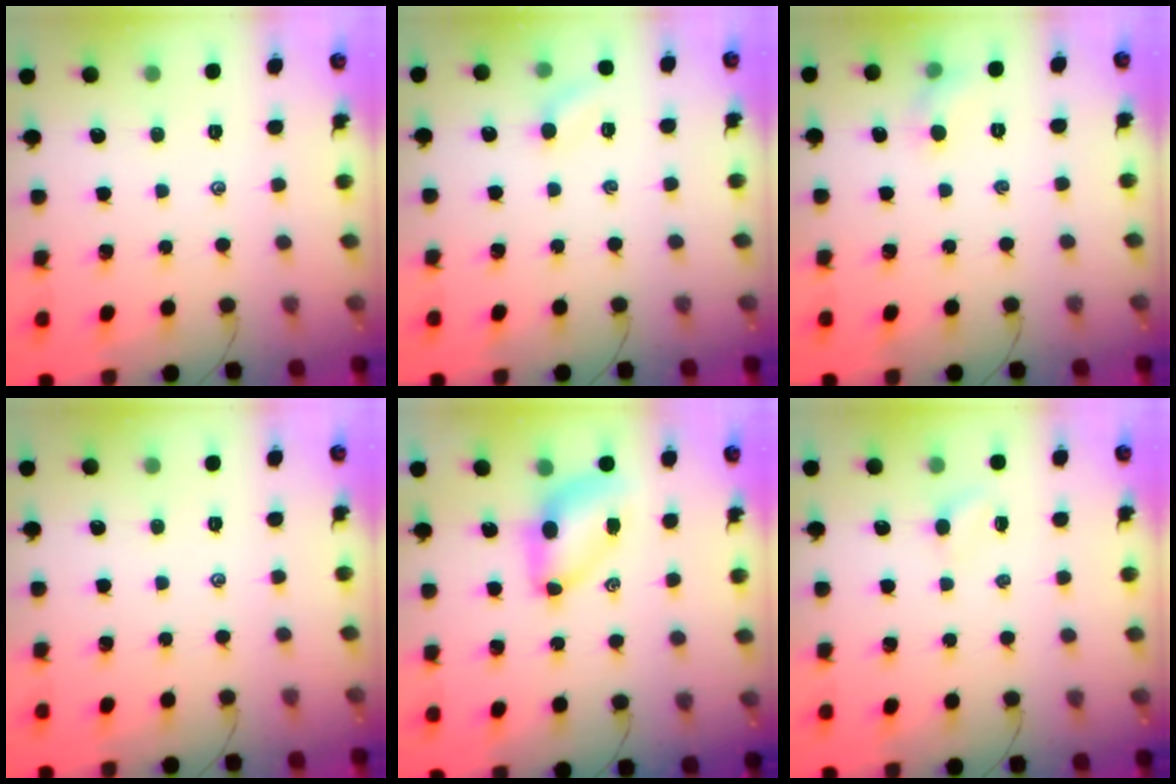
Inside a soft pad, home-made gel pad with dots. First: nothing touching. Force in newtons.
{"total": 5.7, "press": 5.3, "slide": 2.0}
{"total": 3.8, "press": 3.6, "slide": 1.4}
{"total": 0.0}
{"total": 7.5, "press": 7.4, "slide": 1.4}
{"total": 1.6, "press": 1.5, "slide": 0.6}